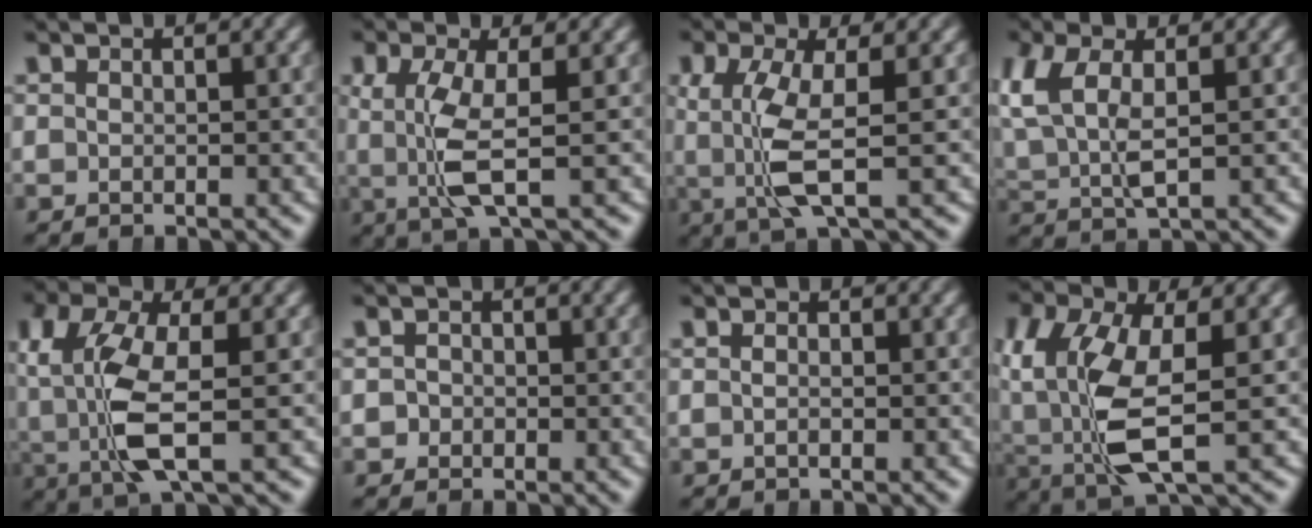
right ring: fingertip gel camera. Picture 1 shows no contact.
{"total": 4.0, "force": [0.0, 0.7, 3.9], "torque": [-0.092, -0.021, 0.012]}
{"total": 4.4, "force": [0.0, 1.0, 4.2], "torque": [-0.102, -0.022, 0.013]}
{"total": 4.9, "force": [1.1, 2.8, 3.8], "torque": [-0.102, -0.017, 0.030]}
{"total": 6.7, "force": [0.3, 3.3, 5.9], "torque": [-0.145, -0.024, 0.018]}
{"total": 1.4, "force": [-0.8, 1.2, -0.2], "torque": [0.003, -0.011, -0.014]}
{"total": 0.7, "force": [-0.5, -0.1, 0.5], "torque": [-0.010, -0.005, -0.008]}
{"total": 7.7, "force": [-0.4, 4.0, 6.5], "torque": [-0.152, -0.036, 0.014]}